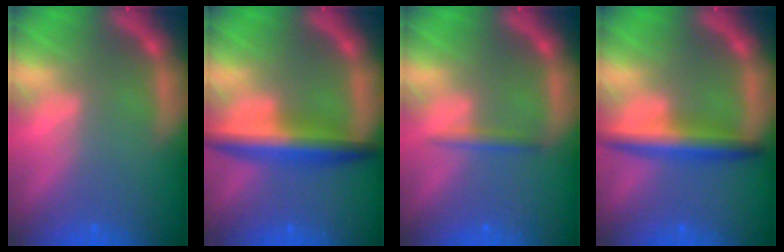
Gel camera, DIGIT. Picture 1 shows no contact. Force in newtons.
{"total": 5.5}
{"total": 1.4}
{"total": 4.5}